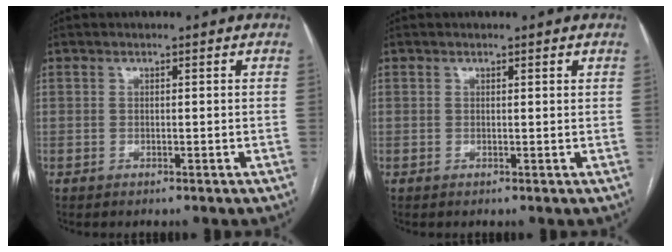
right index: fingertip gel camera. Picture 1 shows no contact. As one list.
[{"total": 0.5, "force": [0.4, 0.0, 0.3], "torque": [-0.005, 0.001, 0.004]}]